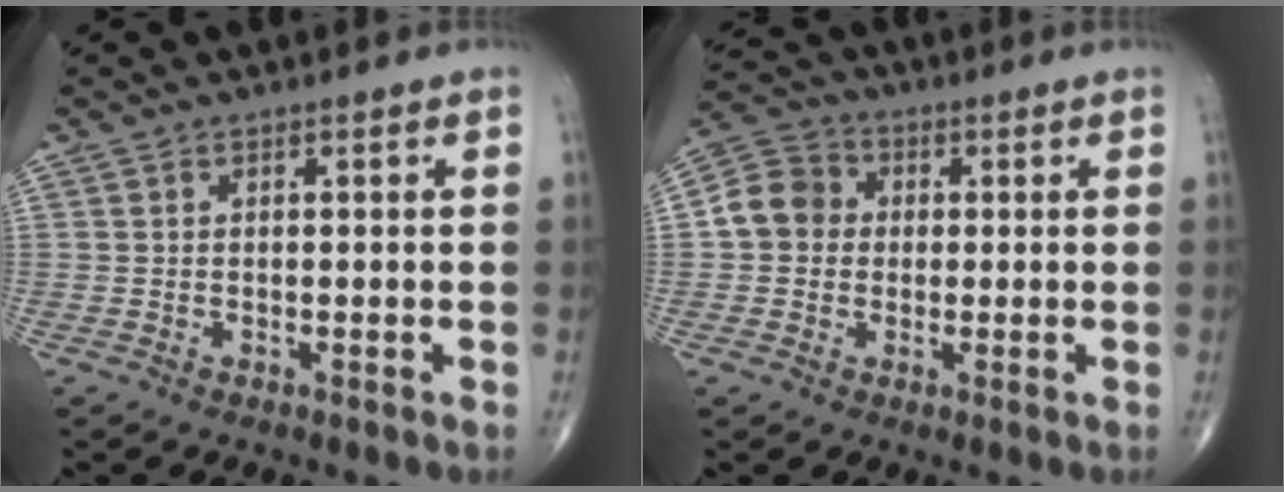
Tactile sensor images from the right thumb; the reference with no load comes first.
{"total": 7.4, "force": [0.3, 6.6, 3.3], "torque": [-0.048, 0.021, -0.008]}